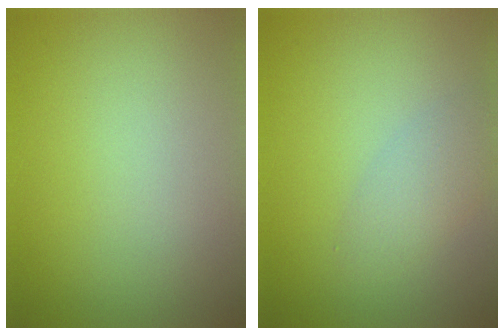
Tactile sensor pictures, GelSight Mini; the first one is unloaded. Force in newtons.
{"total": 2.2, "press": 2.2, "slide": 0.1}